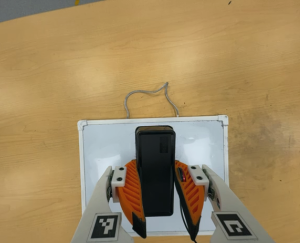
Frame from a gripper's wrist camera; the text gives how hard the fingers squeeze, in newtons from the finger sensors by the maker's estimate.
{"total": 6.6, "left": 5.7, "right": 7.5}